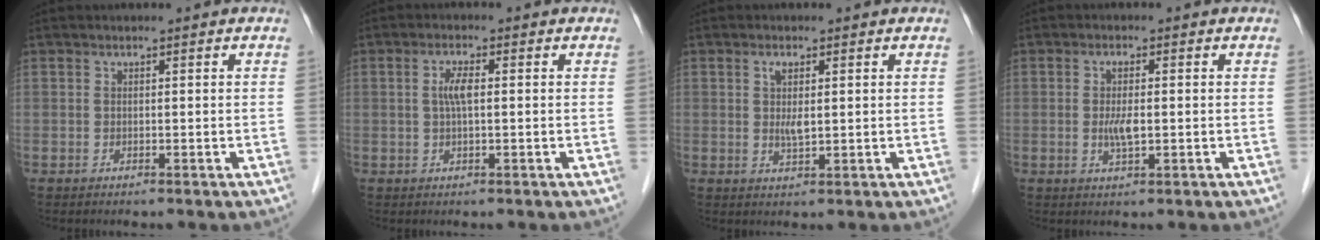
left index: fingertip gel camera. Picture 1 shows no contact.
{"total": 2.7, "force": [0.3, 0.6, 2.6], "torque": [-0.056, 0.003, 0.007]}
{"total": 1.8, "force": [0.2, 0.6, 1.7], "torque": [-0.037, 0.001, 0.008]}
{"total": 3.2, "force": [-0.3, 0.7, 3.1], "torque": [-0.063, -0.003, -0.004]}